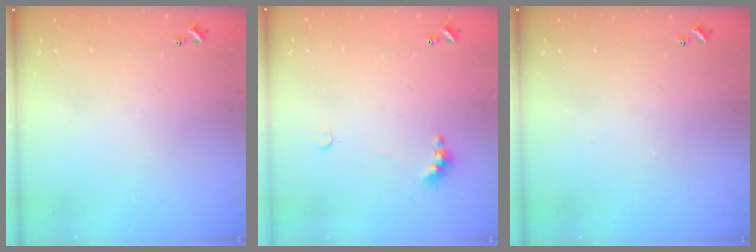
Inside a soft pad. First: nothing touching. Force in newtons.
{"total": 3.2, "press": 3.1, "slide": 0.8}
{"total": 0.0}